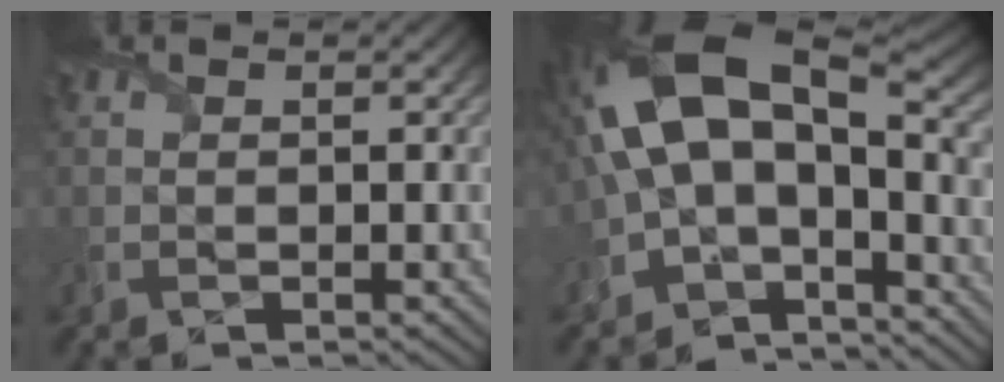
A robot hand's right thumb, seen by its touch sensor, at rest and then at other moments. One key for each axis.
{"total": 15.4, "fx": -0.5, "fy": 8.1, "fz": 13.0, "tx": -0.256, "ty": 0.009, "tz": -0.020}